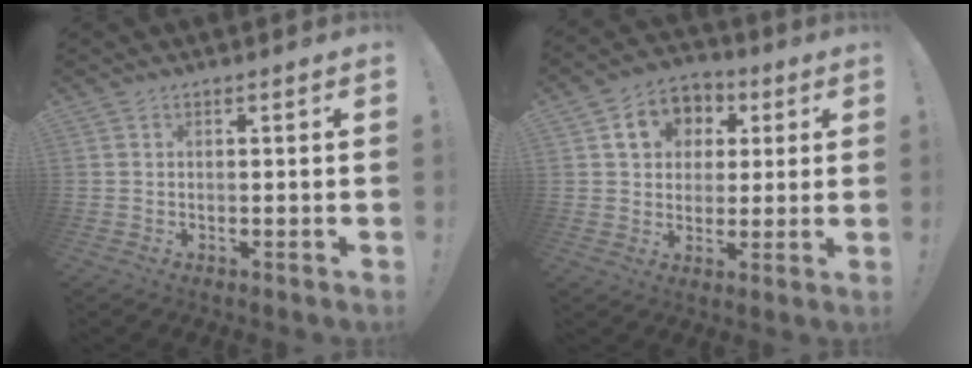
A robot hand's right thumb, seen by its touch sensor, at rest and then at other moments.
{"total": 11.0, "force": [3.6, 9.3, 4.7], "torque": [-0.072, -0.002, 0.074]}